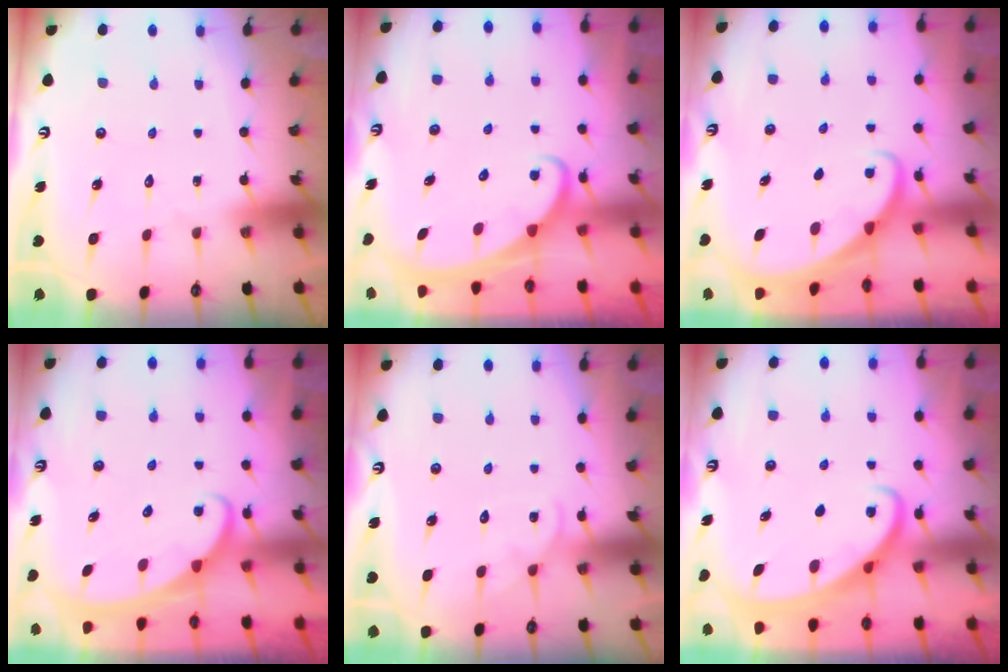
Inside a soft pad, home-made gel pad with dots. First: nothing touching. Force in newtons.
{"total": 2.5, "press": 2.5, "slide": 0.4}
{"total": 1.9, "press": 1.9, "slide": 0.1}
{"total": 2.4, "press": 2.4, "slide": 0.4}
{"total": 4.9, "press": 4.9, "slide": 0.6}
{"total": 2.4, "press": 2.4, "slide": 0.4}